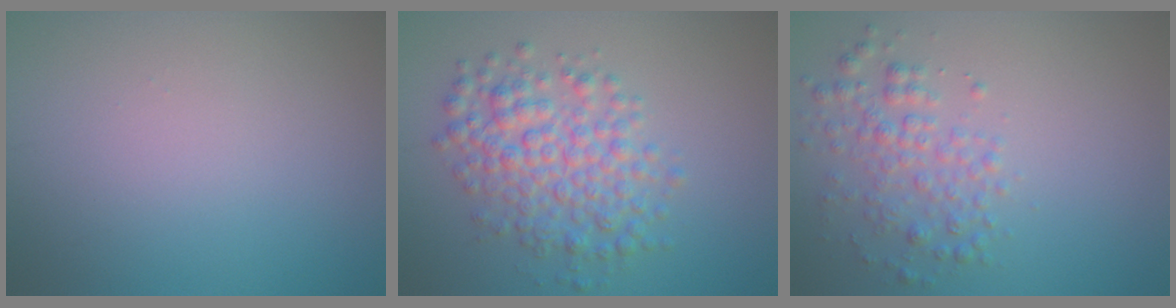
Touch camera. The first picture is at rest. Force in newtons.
{"total": 5.2, "press": 5.2, "slide": 0.0}
{"total": 2.9, "press": 2.9, "slide": 0.0}